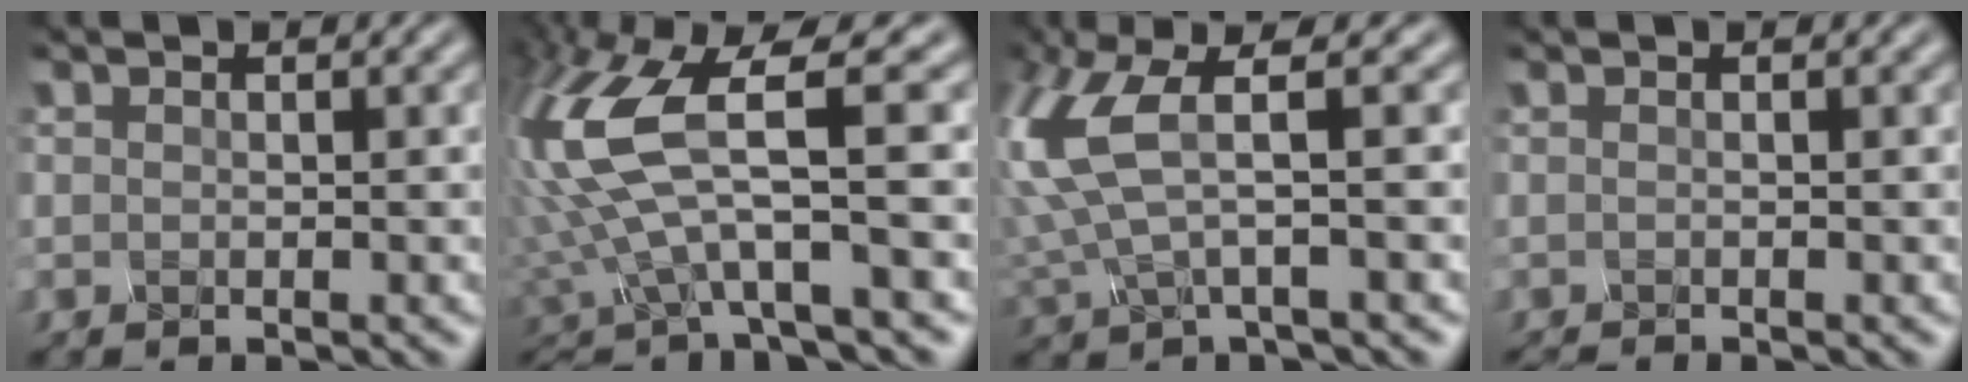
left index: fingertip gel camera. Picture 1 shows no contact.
{"total": 8.2, "force": [0.4, 1.7, 8.1], "torque": [-0.206, 0.001, 0.016]}
{"total": 4.8, "force": [2.0, 0.3, 4.4], "torque": [-0.133, 0.006, 0.050]}
{"total": 2.3, "force": [0.1, 1.3, 1.9], "torque": [-0.005, 0.010, -0.017]}